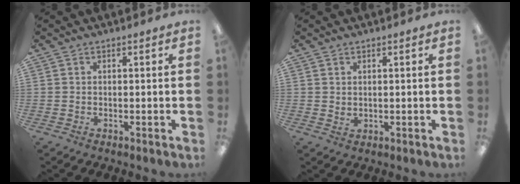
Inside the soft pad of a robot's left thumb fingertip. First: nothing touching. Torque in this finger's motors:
{"motor_torque": [-0.06, 0.06, -0.22, 0.13, 0.00]}